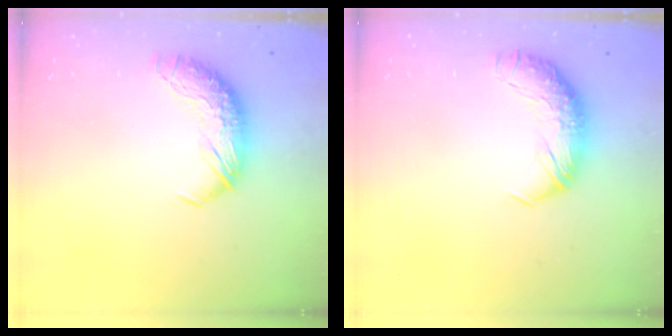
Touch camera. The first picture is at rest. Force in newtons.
{"total": 2.3, "press": 0.9, "slide": 2.2}